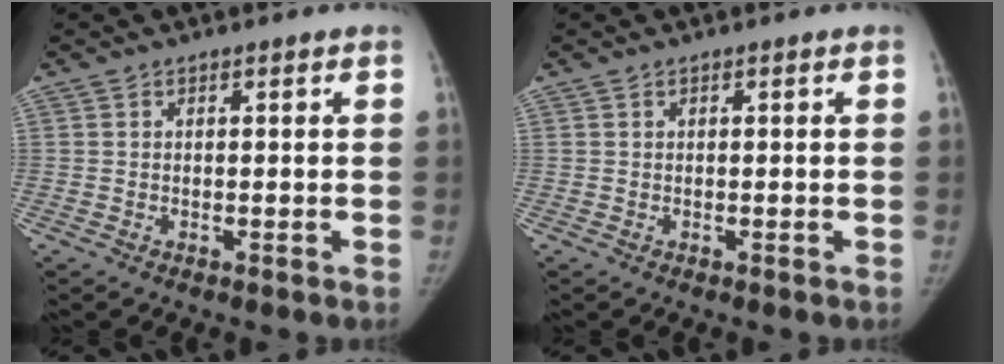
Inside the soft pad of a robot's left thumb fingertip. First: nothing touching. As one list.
[{"total": 0.0}]